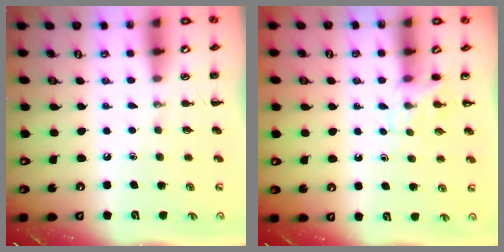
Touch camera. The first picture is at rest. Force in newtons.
{"total": 4.8, "press": 4.6, "slide": 1.5}